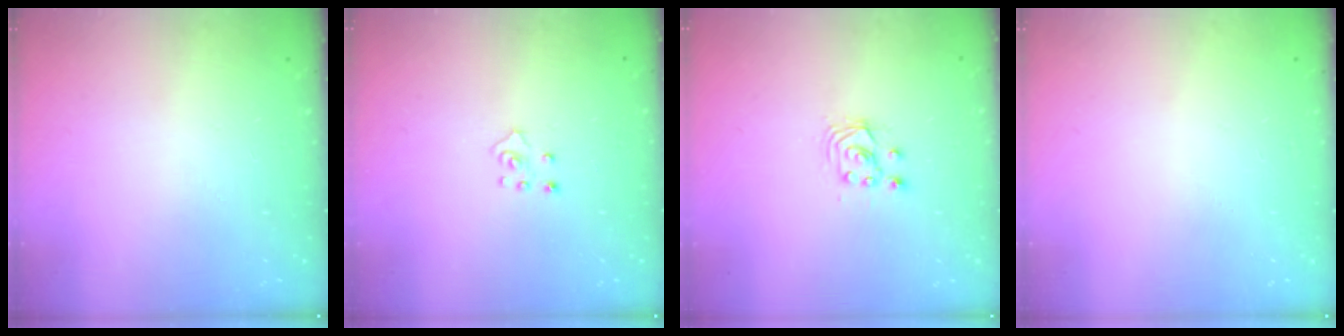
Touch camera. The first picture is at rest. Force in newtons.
{"total": 2.7, "press": 2.7, "slide": 0.2}
{"total": 2.9, "press": 2.9, "slide": 0.2}
{"total": 0.0}